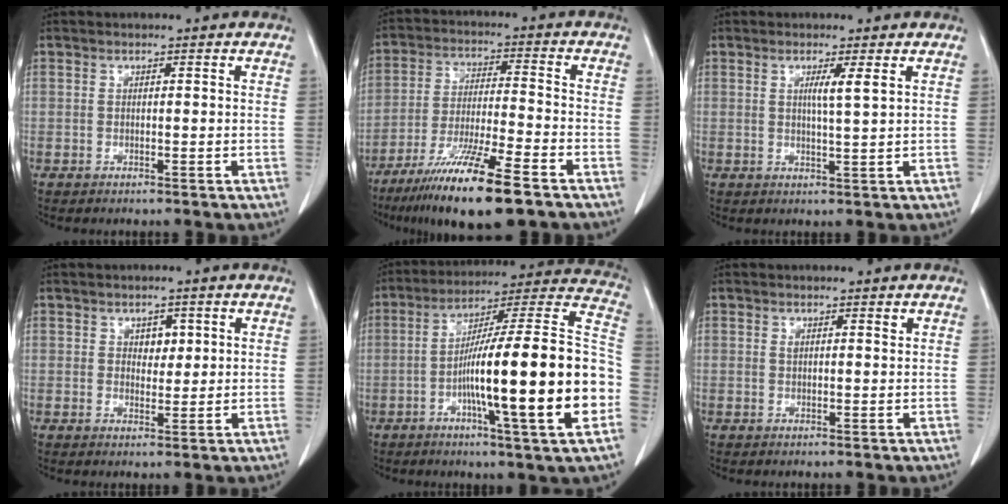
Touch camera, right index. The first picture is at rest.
{"total": 14.1, "force": [-9.2, 0.5, 10.6], "torque": [-0.205, -0.040, -0.165]}
{"total": 2.7, "force": [1.0, -0.4, 2.5], "torque": [-0.046, -0.003, 0.017]}
{"total": 2.3, "force": [0.9, 1.6, 1.4], "torque": [-0.015, -0.001, 0.014]}
{"total": 24.2, "force": [-5.6, 0.4, 23.6], "torque": [-0.313, 0.009, -0.096]}
{"total": 0.9, "force": [0.7, 0.3, 0.4], "torque": [-0.007, 0.000, 0.015]}